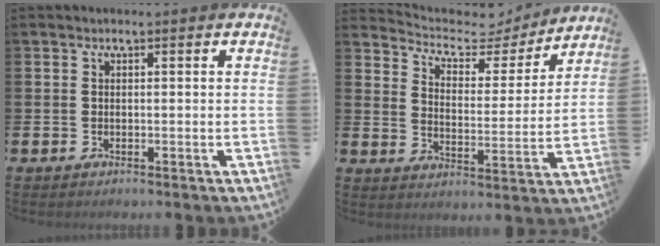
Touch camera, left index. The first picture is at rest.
{"total": 5.8, "force": [5.2, 2.3, 1.2], "torque": [-0.050, -0.045, 0.082]}